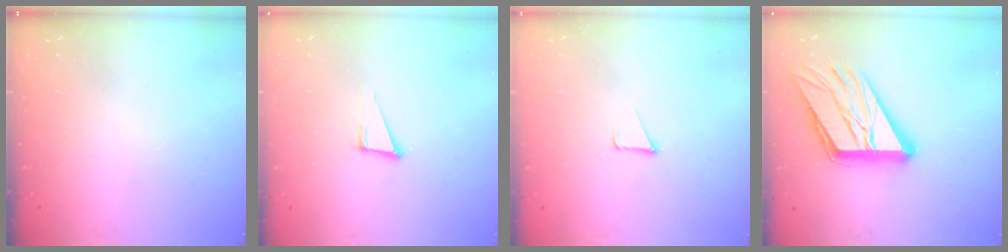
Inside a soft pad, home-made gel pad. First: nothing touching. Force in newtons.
{"total": 5.1, "press": 4.3, "slide": 2.8}
{"total": 1.7, "press": 1.7, "slide": 0.1}
{"total": 21.5, "press": 21.3, "slide": 2.9}